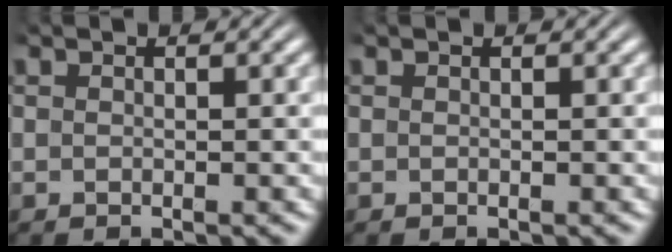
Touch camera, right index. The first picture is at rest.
{"total": 0.0}